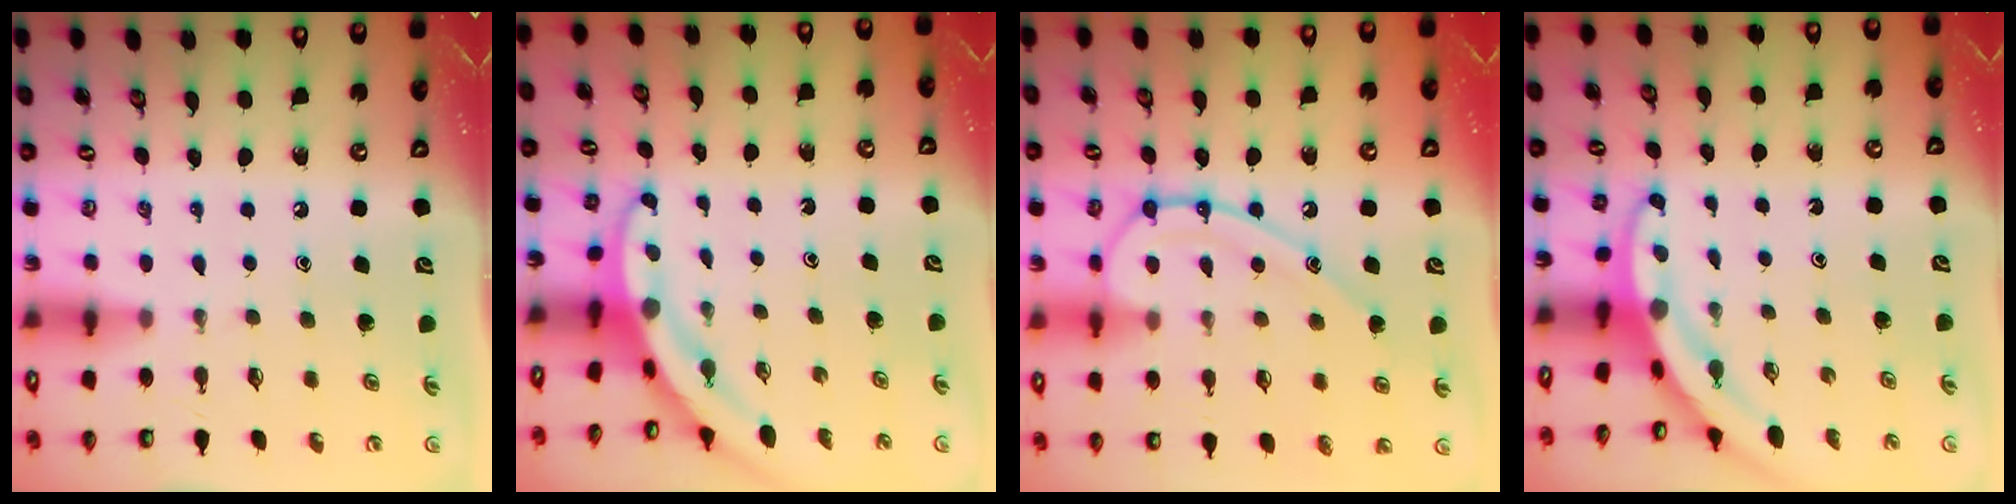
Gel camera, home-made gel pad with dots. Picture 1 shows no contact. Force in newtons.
{"total": 3.1, "press": 3.1, "slide": 0.2}
{"total": 13.8, "press": 13.7, "slide": 1.4}
{"total": 3.4, "press": 3.4, "slide": 0.2}